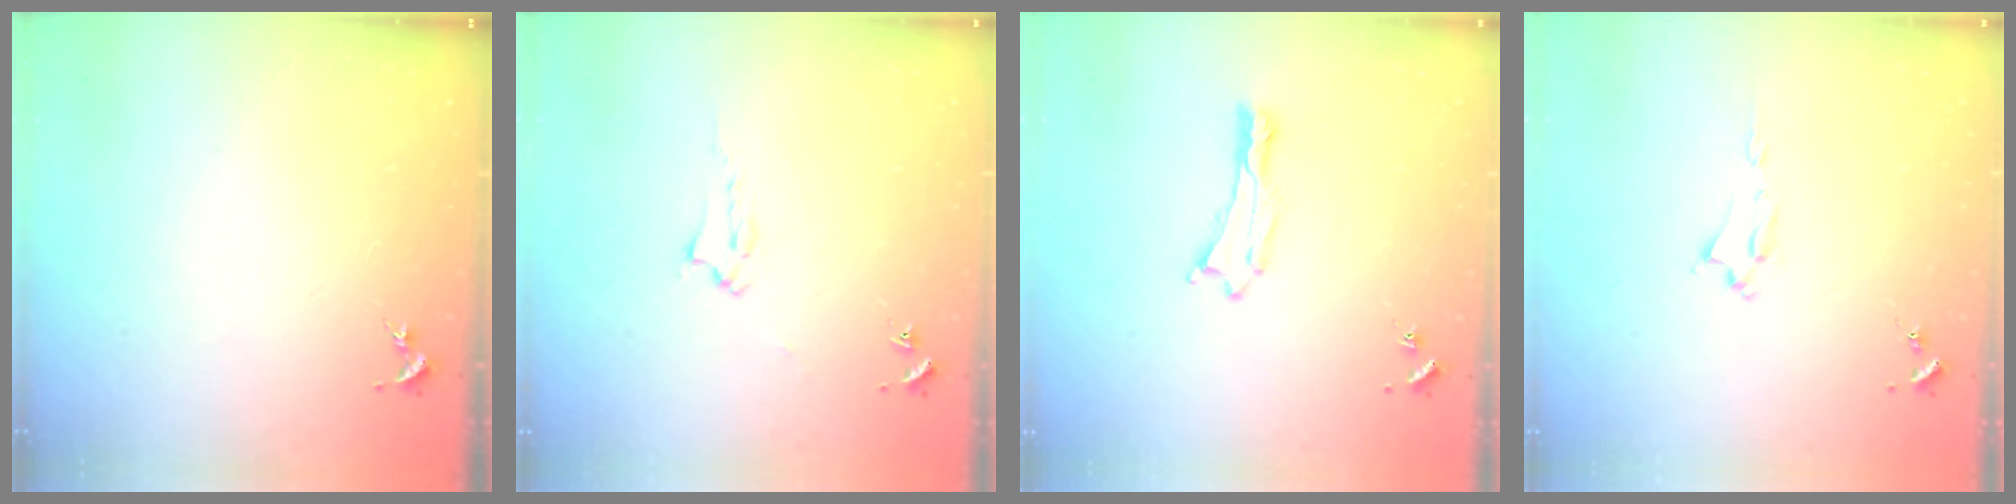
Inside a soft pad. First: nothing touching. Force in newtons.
{"total": 2.0, "press": 2.0, "slide": 0.2}
{"total": 0.0}
{"total": 1.6, "press": 1.6, "slide": 0.2}